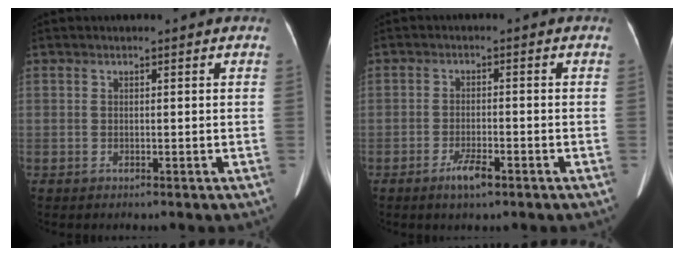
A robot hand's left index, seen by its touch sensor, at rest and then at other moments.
{"total": 3.6, "force": [-2.4, 0.7, 2.6], "torque": [-0.053, -0.007, -0.041]}